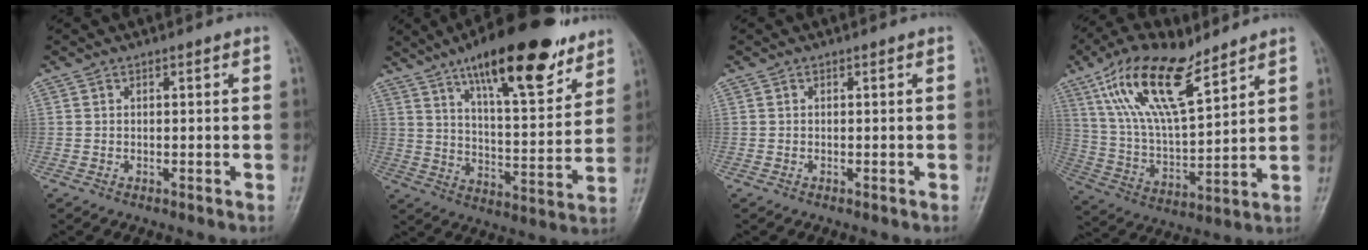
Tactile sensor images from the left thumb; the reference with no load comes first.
{"total": 22.1, "force": [14.4, 6.8, 15.4], "torque": [-0.204, -0.057, 0.227]}
{"total": 0.0}
{"total": 17.7, "force": [10.7, 6.5, 12.6], "torque": [-0.221, -0.036, 0.210]}